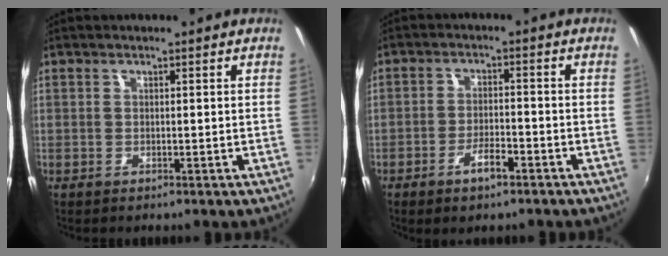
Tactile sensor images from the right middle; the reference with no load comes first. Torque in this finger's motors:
{"motor_torque": [1.19, -0.95, 0.31, 0.13]}